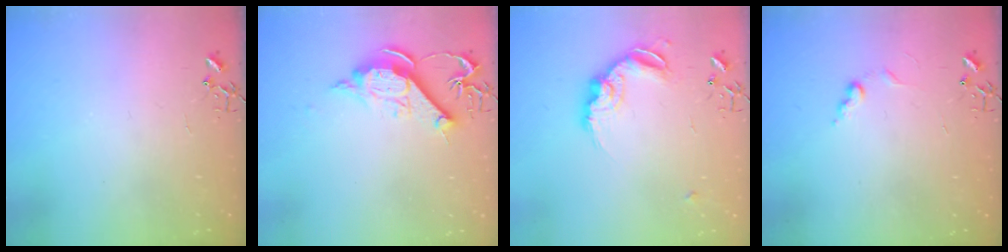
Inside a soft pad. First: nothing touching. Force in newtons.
{"total": 12.0, "press": 11.9, "slide": 1.2}
{"total": 13.8, "press": 13.8, "slide": 0.7}
{"total": 6.0, "press": 5.9, "slide": 0.7}